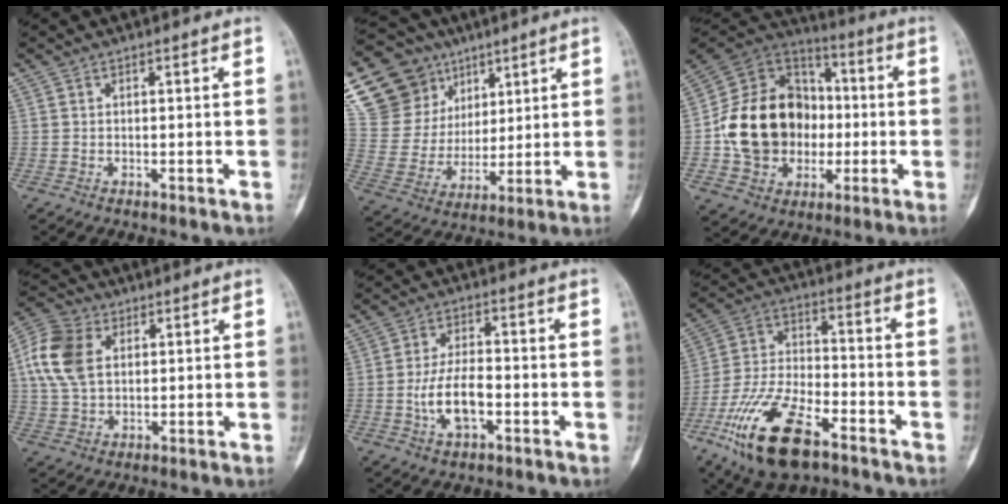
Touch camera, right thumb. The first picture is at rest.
{"total": 24.8, "force": [13.2, 18.8, 9.4], "torque": [-0.176, 0.021, 0.273]}
{"total": 21.5, "force": [-1.8, 17.5, 12.4], "torque": [-0.184, 0.031, -0.022]}
{"total": 11.5, "force": [2.8, 7.8, 8.0], "torque": [-0.161, 0.012, 0.048]}
{"total": 8.0, "force": [-2.2, 3.8, 6.6], "torque": [-0.127, 0.018, -0.041]}
{"total": 18.6, "force": [-10.1, 8.3, 13.2], "torque": [-0.252, 0.041, -0.181]}